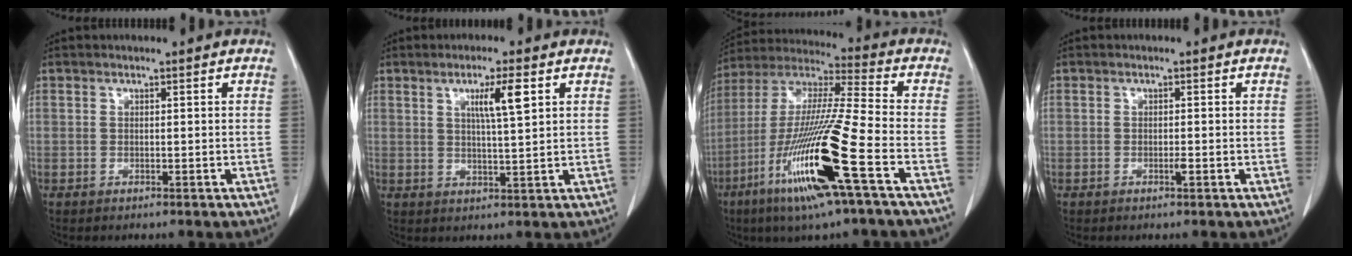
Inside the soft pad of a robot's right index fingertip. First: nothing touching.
{"total": 5.3, "force": [2.2, 0.0, 4.9], "torque": [-0.081, -0.001, 0.036]}
{"total": 19.8, "force": [-8.1, -0.3, 18.1], "torque": [-0.387, -0.036, -0.162]}
{"total": 0.8, "force": [-0.3, 0.0, 0.7], "torque": [-0.016, 0.000, -0.005]}